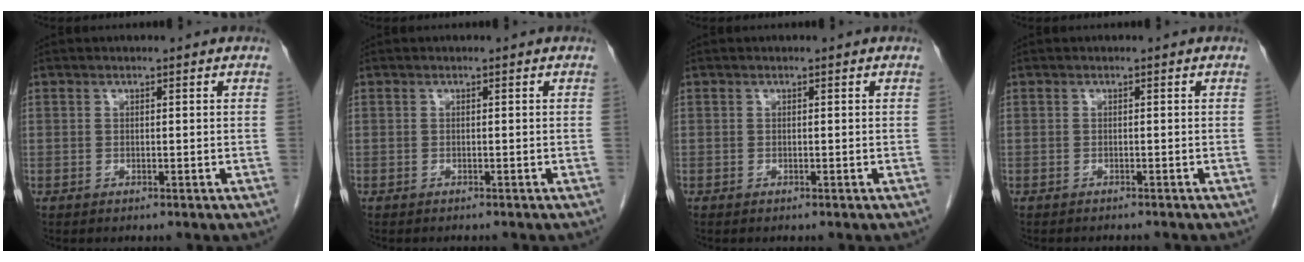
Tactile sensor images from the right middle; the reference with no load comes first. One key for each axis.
{"total": 2.0, "fx": -1.8, "fy": 0.4, "fz": 0.8, "tx": -0.015, "ty": -0.002, "tz": -0.018}
{"total": 0.0}
{"total": 2.7, "fx": -2.6, "fy": 0.3, "fz": 0.8, "tx": -0.008, "ty": -0.004, "tz": -0.031}